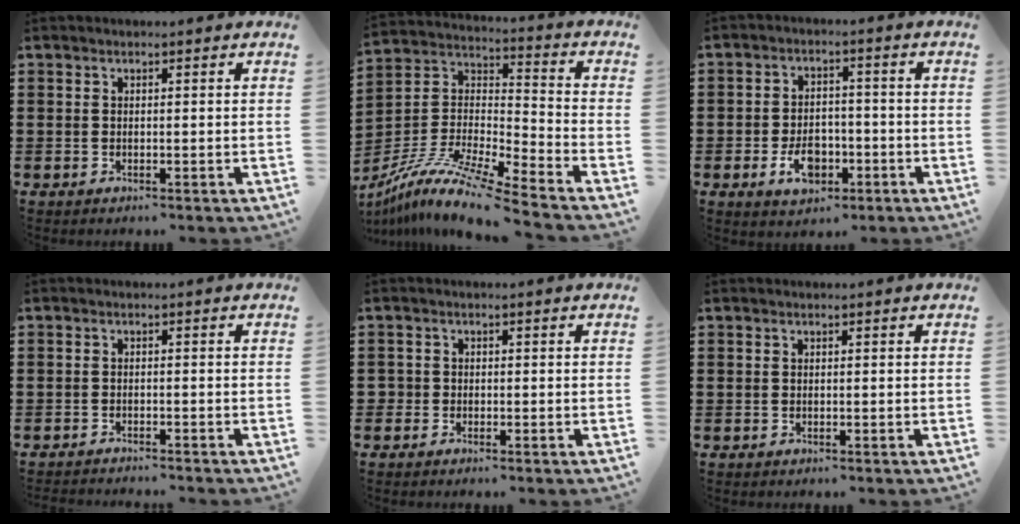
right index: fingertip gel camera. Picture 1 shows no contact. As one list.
[{"total": 11.0, "force": [-9.5, 0.2, 5.5], "torque": [-0.115, -0.003, -0.193]}, {"total": 5.5, "force": [-2.2, 3.7, 3.5], "torque": [-0.058, 0.000, -0.045]}, {"total": 1.5, "force": [-1.5, -0.2, -0.1], "torque": [-0.001, -0.001, -0.031]}, {"total": 1.2, "force": [-0.9, 0.8, 0.1], "torque": [-0.004, -0.001, -0.020]}, {"total": 0.0}]